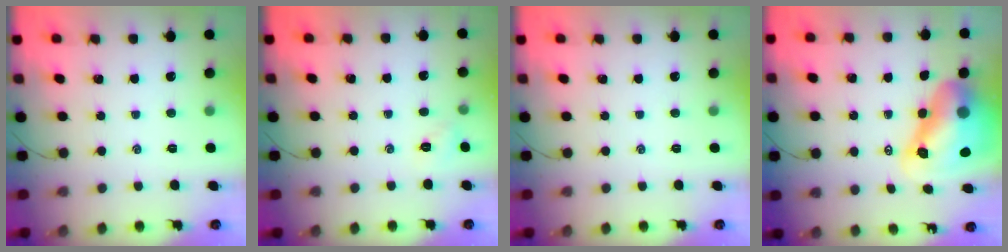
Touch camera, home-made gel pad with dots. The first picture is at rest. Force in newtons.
{"total": 2.2, "press": 2.2, "slide": 0.5}
{"total": 0.0}
{"total": 13.0, "press": 12.4, "slide": 4.0}